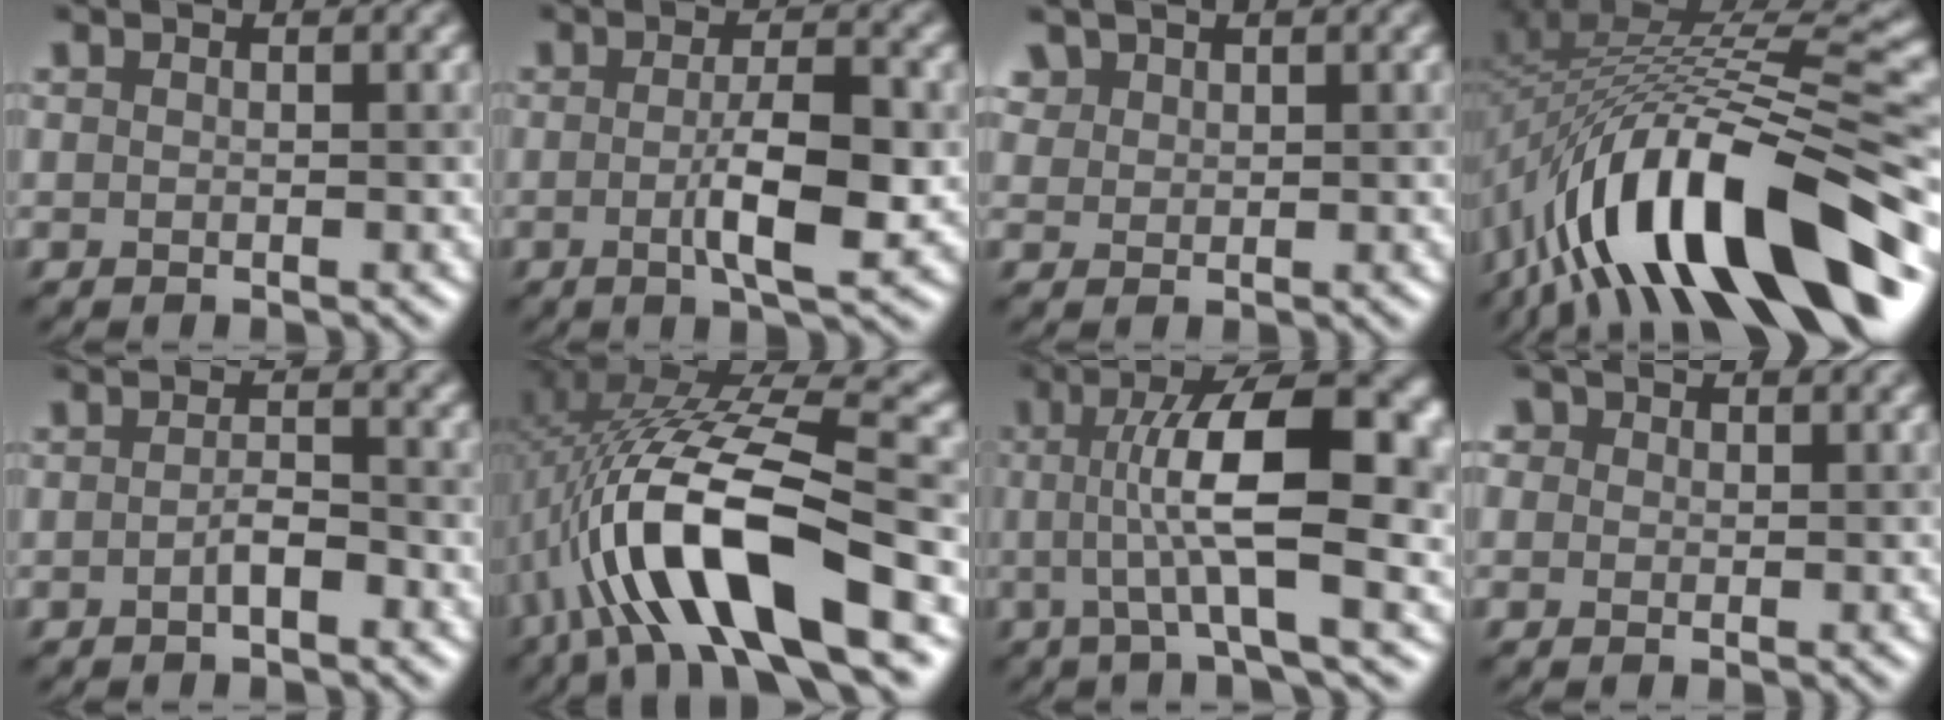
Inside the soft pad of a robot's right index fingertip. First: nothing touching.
{"total": 5.2, "force": [-0.6, 1.2, 5.0], "torque": [-0.086, -0.002, -0.011]}
{"total": 2.1, "force": [1.6, 1.4, 0.4], "torque": [-0.018, -0.006, 0.041]}
{"total": 15.4, "force": [-7.5, 5.0, 12.4], "torque": [-0.215, 0.016, -0.123]}
{"total": 1.6, "force": [-0.8, 0.5, 1.4], "torque": [-0.028, 0.004, -0.016]}
{"total": 12.7, "force": [-3.2, 4.0, 11.7], "torque": [-0.226, 0.010, -0.060]}
{"total": 10.4, "force": [0.5, 2.6, 10.1], "torque": [-0.144, 0.013, 0.004]}
{"total": 2.3, "force": [1.1, 1.9, 0.7], "torque": [-0.010, 0.015, -0.008]}